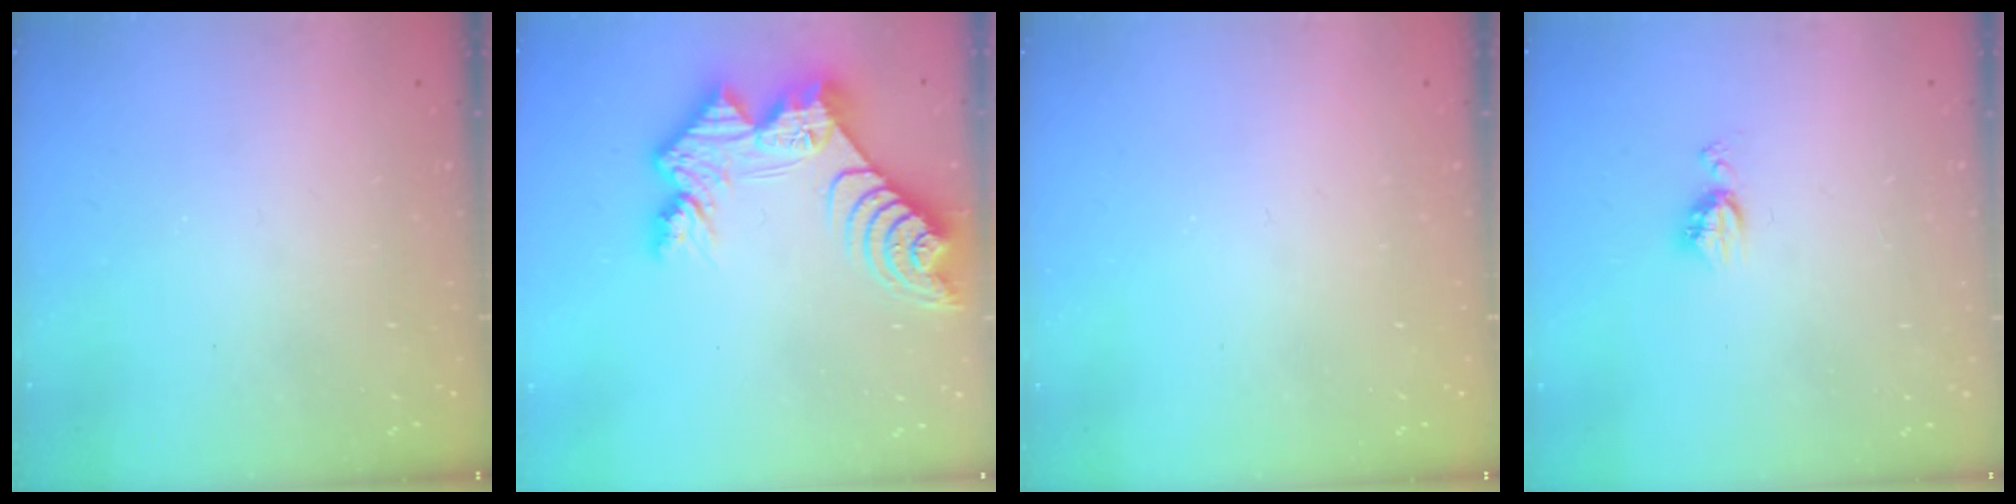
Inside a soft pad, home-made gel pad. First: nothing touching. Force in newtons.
{"total": 13.9, "press": 13.9, "slide": 1.0}
{"total": 0.0}
{"total": 5.0, "press": 4.9, "slide": 0.7}